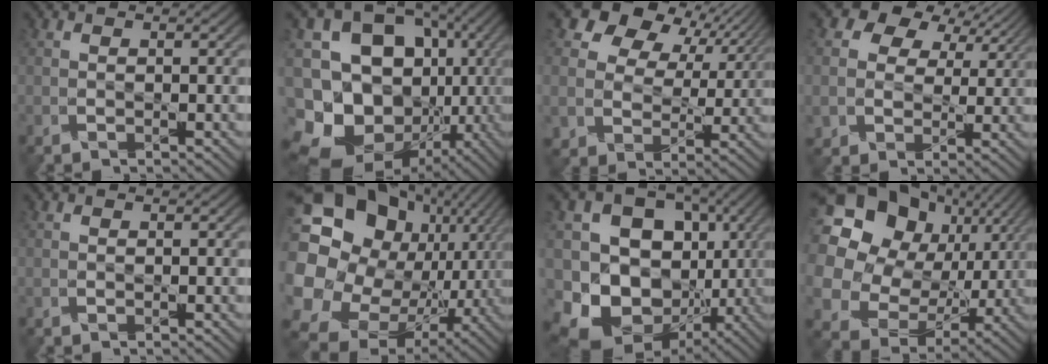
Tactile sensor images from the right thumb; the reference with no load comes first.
{"total": 19.3, "force": [-4.6, 15.8, 10.0], "torque": [-0.243, -0.016, -0.069]}
{"total": 13.2, "force": [6.6, 9.4, 6.6], "torque": [-0.156, 0.018, 0.115]}
{"total": 10.3, "force": [4.9, 8.0, 4.3], "torque": [-0.124, 0.037, 0.084]}
{"total": 0.0}
{"total": 22.1, "force": [2.5, 18.0, 12.6], "torque": [-0.326, -0.016, 0.065]}
{"total": 17.8, "force": [-2.6, 15.0, 9.1], "torque": [-0.203, -0.019, -0.037]}
{"total": 23.1, "force": [7.4, 19.1, 10.5], "torque": [-0.312, 0.029, 0.141]}